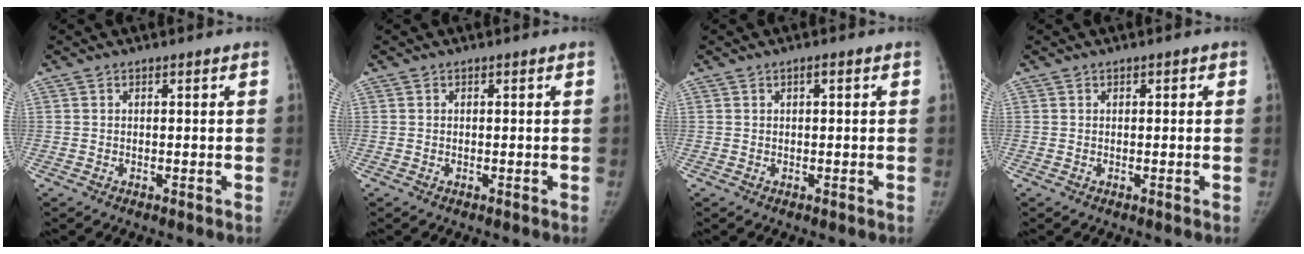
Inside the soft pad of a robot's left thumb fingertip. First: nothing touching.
{"total": 0.0}
{"total": 1.1, "force": [0.4, 0.4, 0.9], "torque": [-0.011, 0.003, 0.004]}
{"total": 0.9, "force": [0.3, 0.6, 0.6], "torque": [0.000, 0.002, 0.002]}